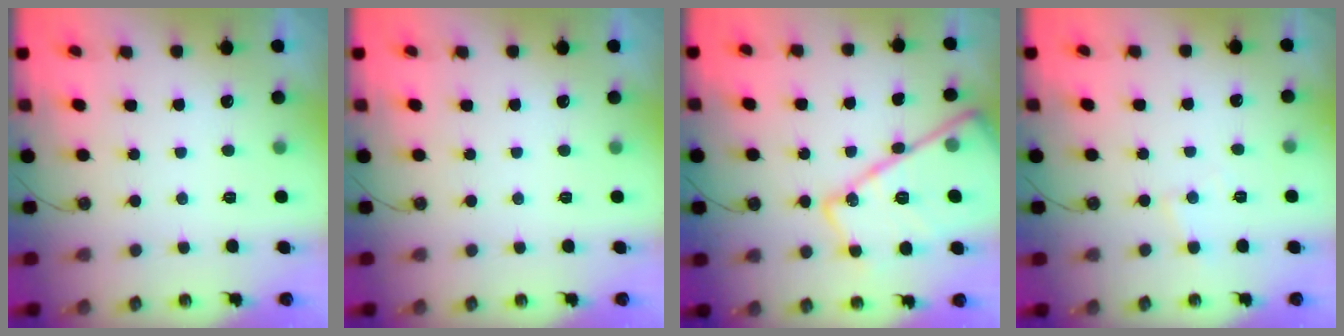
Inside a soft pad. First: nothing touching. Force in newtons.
{"total": 0.0}
{"total": 23.1, "press": 23.0, "slide": 2.5}
{"total": 3.9, "press": 3.9, "slide": 0.5}